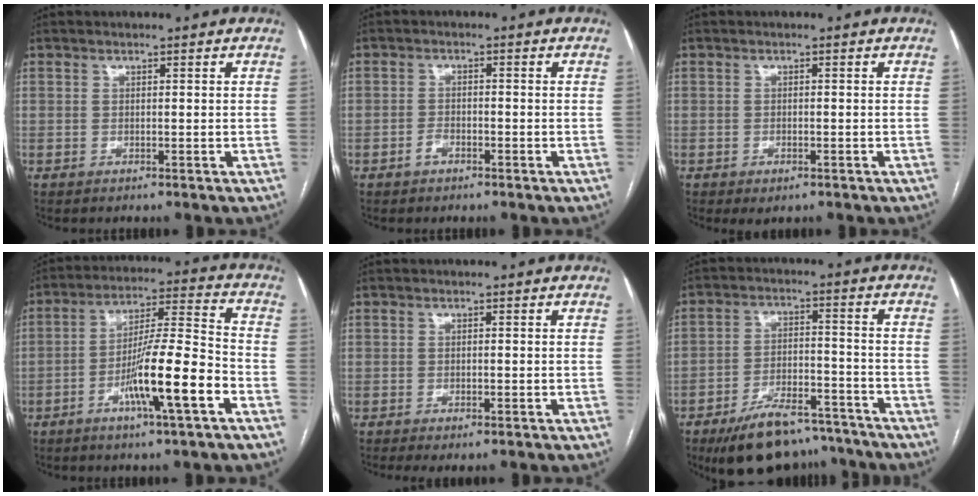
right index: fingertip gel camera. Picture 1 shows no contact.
{"total": 1.7, "force": [-1.1, 0.9, 0.9], "torque": [-0.016, 0.003, -0.018]}
{"total": 1.8, "force": [-1.0, 0.8, 1.2], "torque": [-0.017, -0.002, -0.006]}
{"total": 13.1, "force": [-5.4, 0.4, 11.9], "torque": [-0.208, 0.001, -0.092]}
{"total": 2.3, "force": [-1.4, 0.6, 1.6], "torque": [-0.025, -0.005, -0.020]}
{"total": 13.8, "force": [-11.1, 5.3, 6.2], "torque": [-0.091, 0.024, -0.172]}